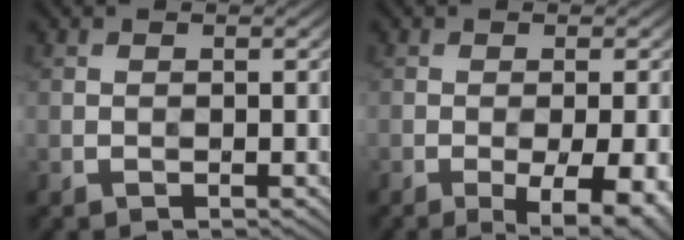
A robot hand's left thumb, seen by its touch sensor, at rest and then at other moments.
{"total": 7.4, "force": [-3.0, 2.1, 6.4], "torque": [-0.096, -0.009, -0.032]}